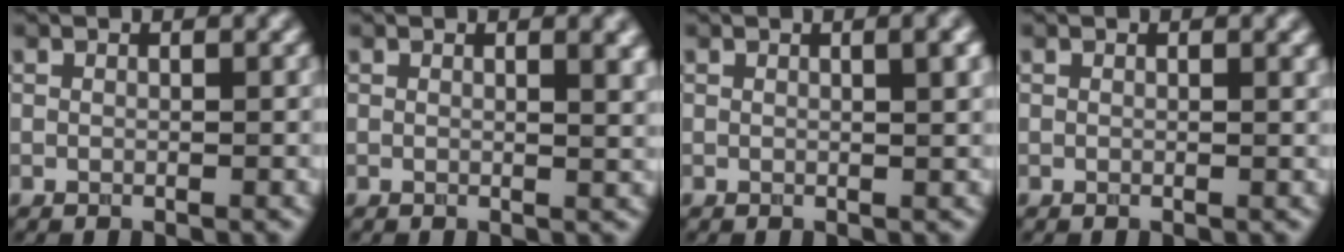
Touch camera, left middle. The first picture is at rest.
{"total": 2.9, "force": [1.3, 1.1, 2.4], "torque": [-0.015, 0.002, 0.016]}
{"total": 2.7, "force": [0.9, 0.8, 2.4], "torque": [-0.022, 0.007, 0.009]}
{"total": 0.6, "force": [0.3, 0.1, 0.4], "torque": [-0.003, 0.001, 0.004]}